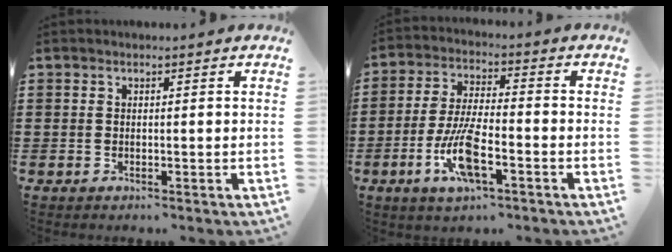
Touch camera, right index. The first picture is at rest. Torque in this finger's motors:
{"motor_torque": [2.14, 0.00, 0.35, 0.15]}